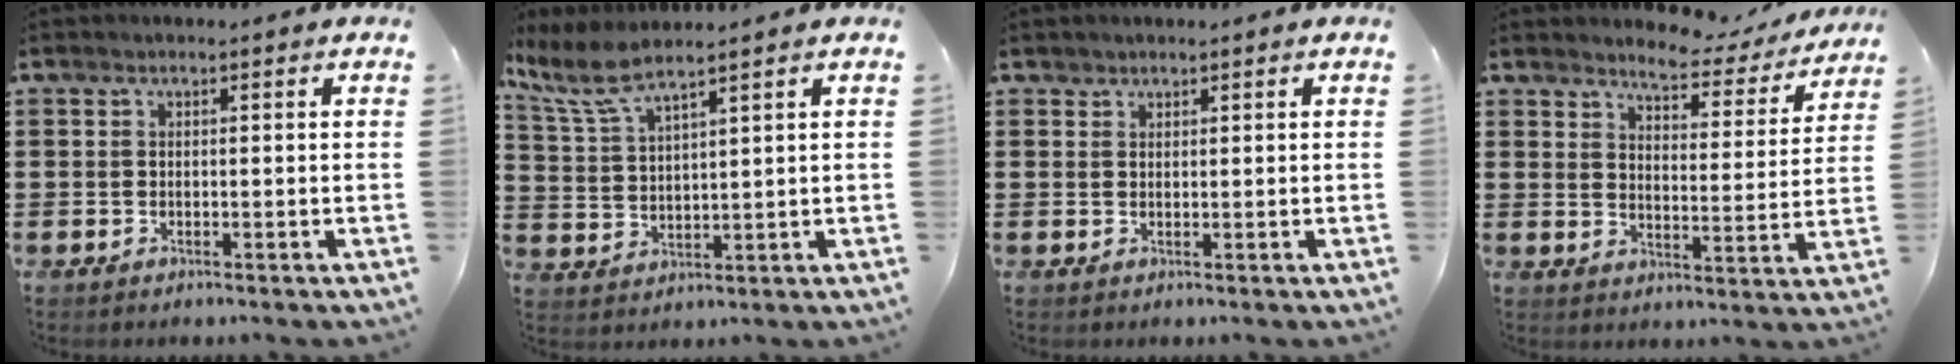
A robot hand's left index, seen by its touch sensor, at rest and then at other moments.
{"total": 6.1, "force": [5.0, 0.9, 3.5], "torque": [-0.086, -0.015, 0.089]}
{"total": 1.1, "force": [1.0, 0.5, 0.1], "torque": [-0.003, 0.001, 0.020]}
{"total": 4.3, "force": [4.1, 0.5, 0.9], "torque": [-0.033, -0.029, 0.066]}